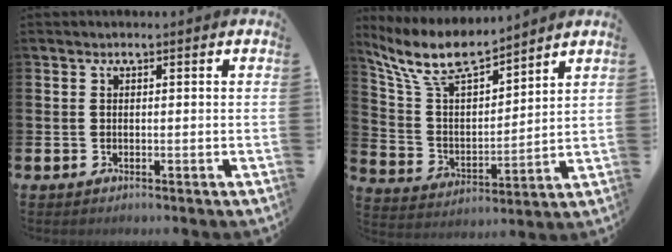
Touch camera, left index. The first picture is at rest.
{"total": 9.7, "force": [8.6, 2.3, 3.9], "torque": [-0.117, -0.043, 0.154]}